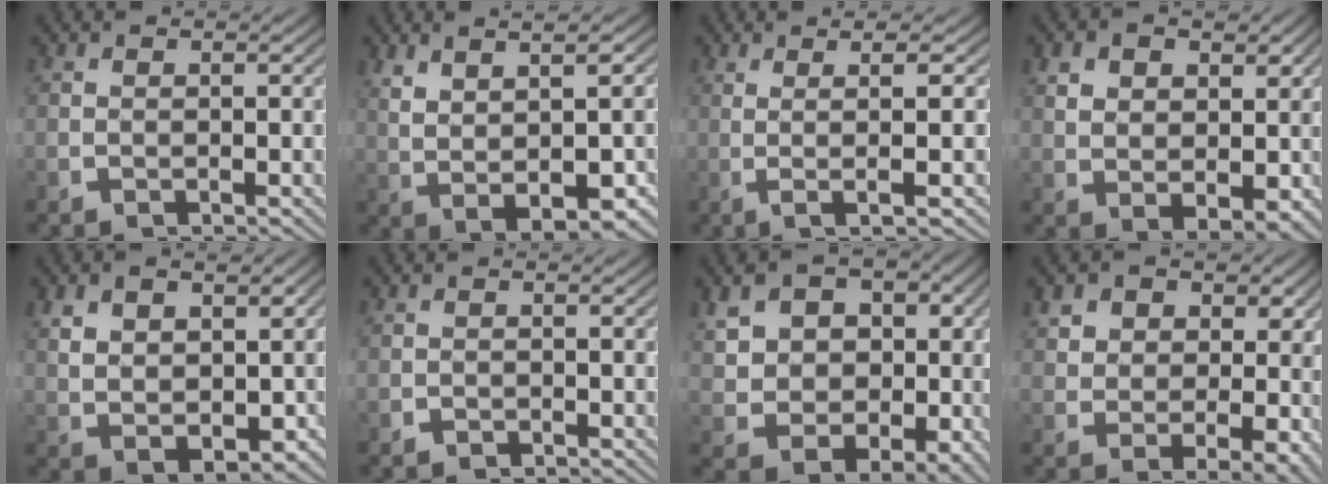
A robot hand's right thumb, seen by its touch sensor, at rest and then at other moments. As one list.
[{"total": 6.8, "force": [1.4, 3.5, 5.7], "torque": [-0.117, -0.016, 0.047]}, {"total": 5.4, "force": [0.5, 0.4, 5.3], "torque": [-0.086, 0.008, 0.008]}, {"total": 4.9, "force": [1.2, 3.5, 3.3], "torque": [-0.057, -0.026, 0.038]}, {"total": 4.9, "force": [0.9, 3.4, 3.4], "torque": [-0.063, -0.023, 0.037]}, {"total": 0.6, "force": [-0.6, 0.2, 0.0], "torque": [0.001, -0.005, -0.011]}, {"total": 12.8, "force": [2.0, 10.0, 7.7], "torque": [-0.159, -0.036, 0.038]}, {"total": 6.8, "force": [1.5, 5.0, 4.4], "torque": [-0.077, -0.036, 0.039]}]